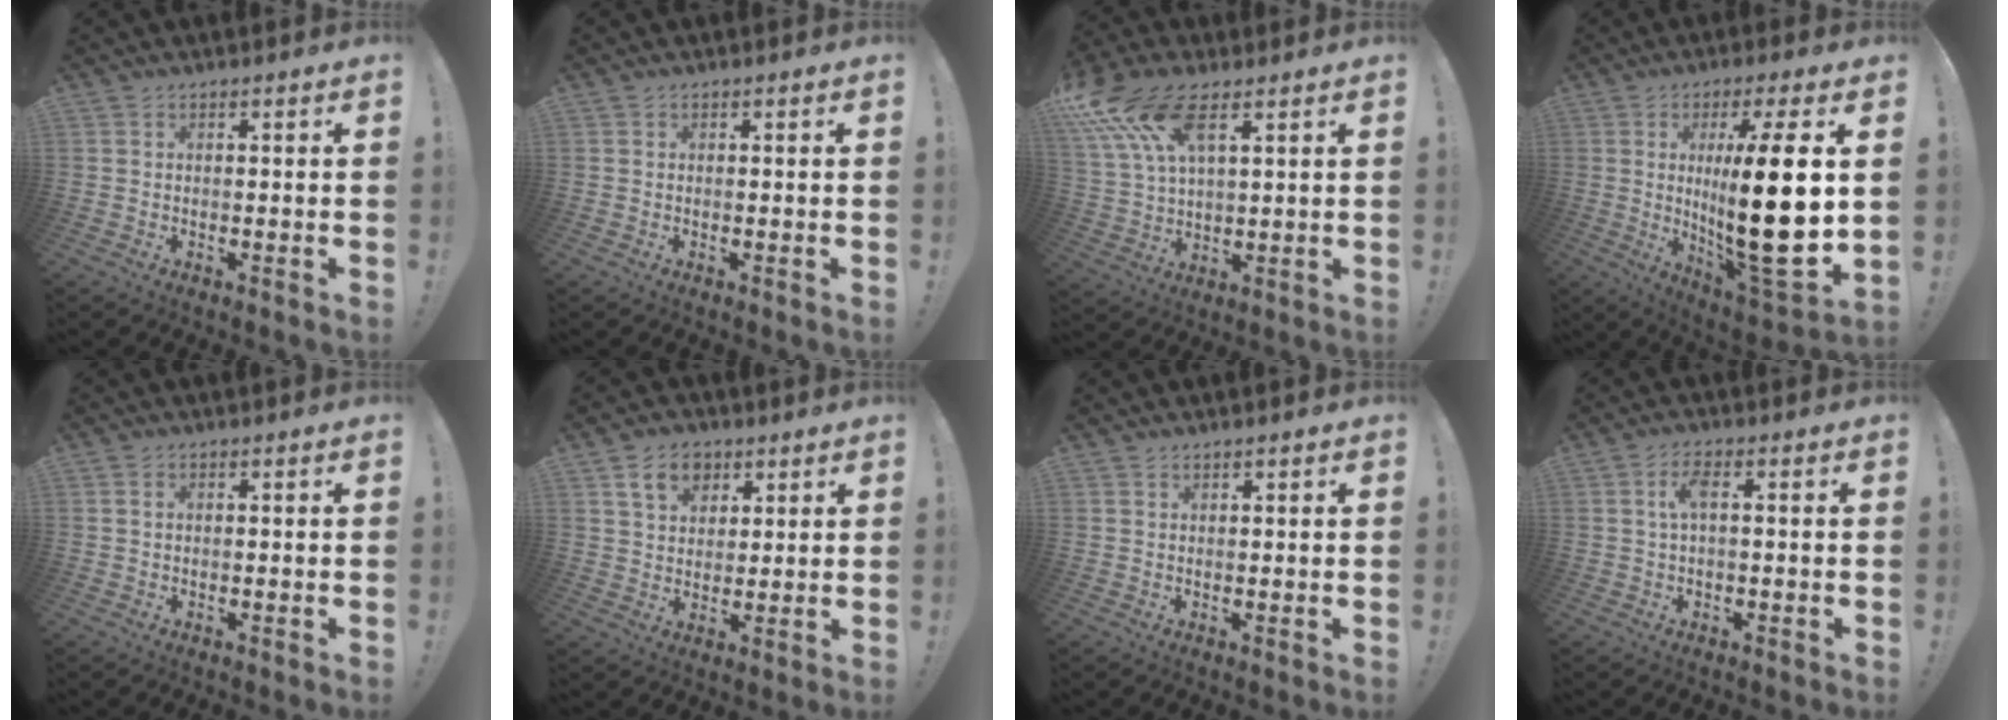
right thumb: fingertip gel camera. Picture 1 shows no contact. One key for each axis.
{"total": 0.0}
{"total": 14.0, "fx": 8.1, "fy": 6.4, "fz": 9.5, "tx": -0.206, "ty": -0.028, "tz": 0.151}
{"total": 22.2, "fx": 2.1, "fy": 4.5, "fz": 21.6, "tx": -0.373, "ty": -0.030, "tz": 0.026}
{"total": 0.8, "fx": 0.3, "fy": 0.6, "fz": 0.4, "tx": -0.009, "ty": 0.003, "tz": 0.005}
{"total": 9.3, "fx": 4.9, "fy": 6.9, "fz": 3.9, "tx": -0.054, "ty": -0.017, "tz": 0.094}
{"total": 0.9, "fx": 0.8, "fy": 0.1, "fz": 0.3, "tx": 0.001, "ty": -0.005, "tz": 0.013}
{"total": 4.3, "fx": 0.4, "fy": 1.6, "fz": 4.0, "tx": -0.085, "ty": 0.009, "tz": 0.003}